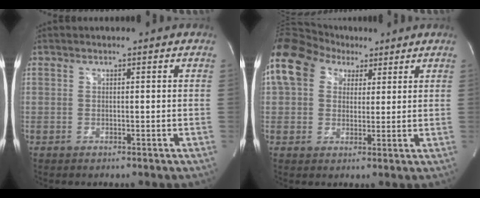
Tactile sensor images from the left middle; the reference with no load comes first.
{"total": 12.0, "force": [6.0, 8.4, 6.0], "torque": [-0.137, 0.057, 0.106]}